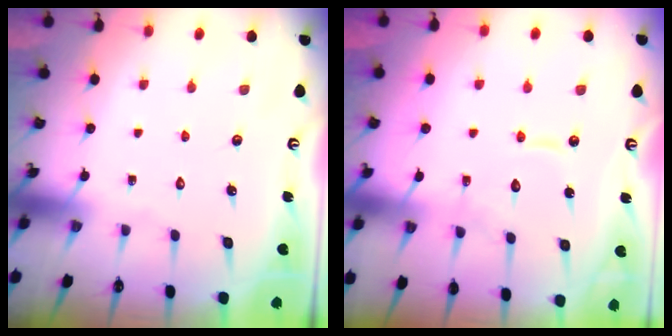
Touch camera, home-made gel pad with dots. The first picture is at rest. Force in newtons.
{"total": 8.8, "press": 8.8, "slide": 0.7}